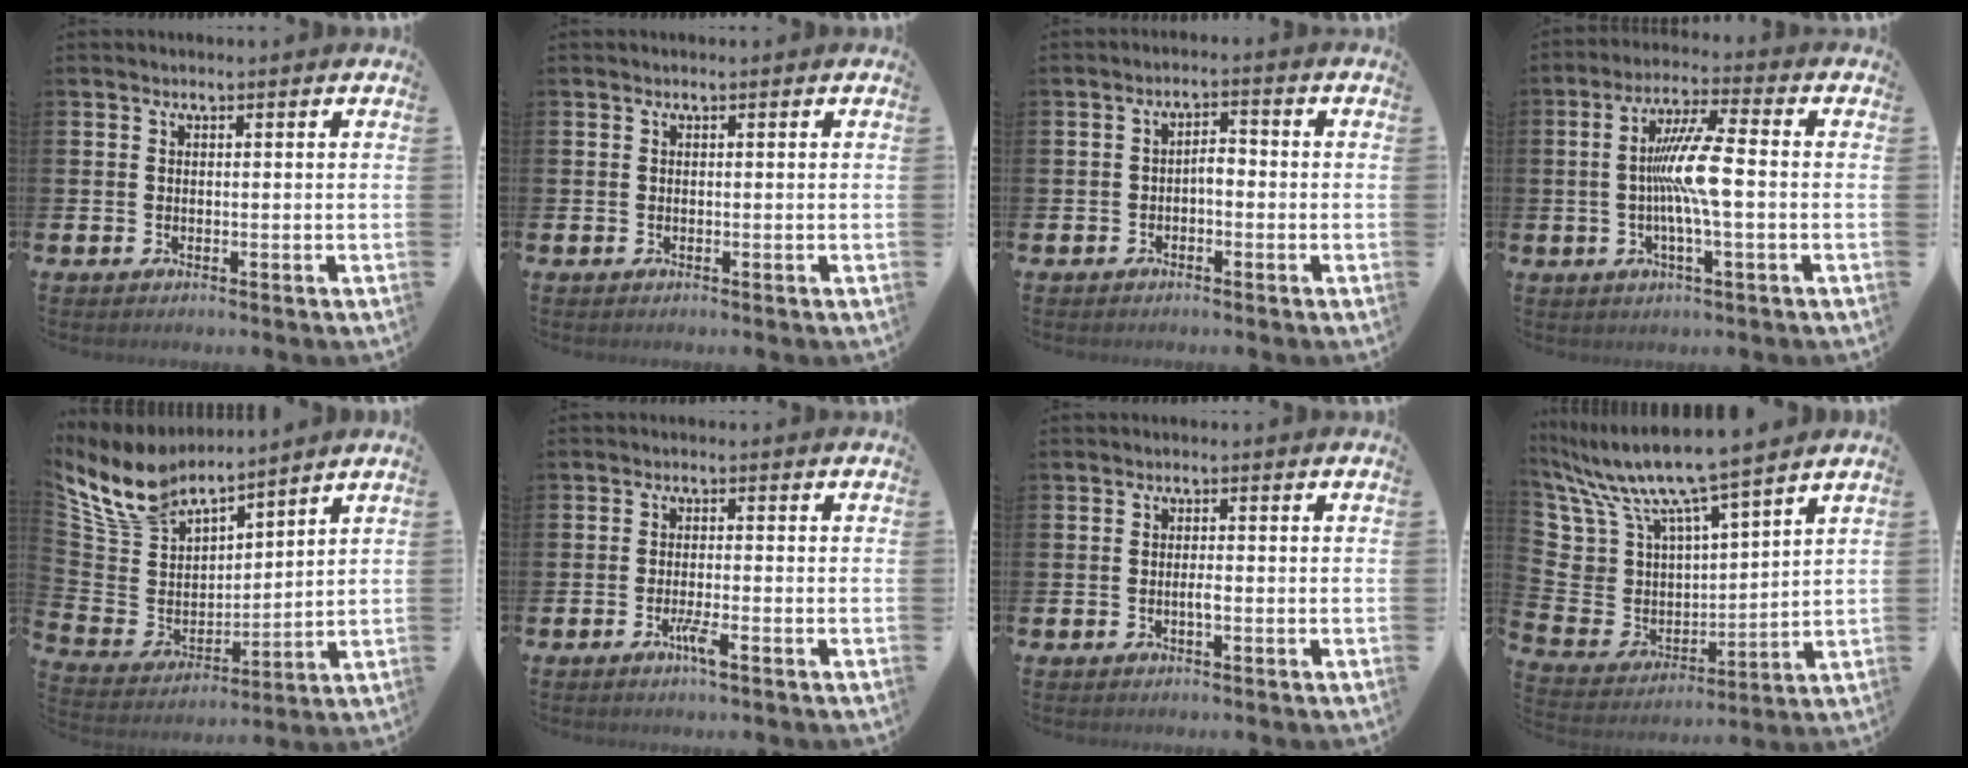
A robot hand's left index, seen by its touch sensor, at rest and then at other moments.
{"total": 0.0}
{"total": 2.1, "force": [-1.0, 1.0, 1.5], "torque": [-0.031, 0.010, -0.024]}
{"total": 8.4, "force": [-0.4, 1.0, 8.3], "torque": [-0.167, -0.001, -0.017]}
{"total": 8.6, "force": [7.7, 3.2, 1.9], "torque": [-0.083, -0.056, 0.139]}
{"total": 2.3, "force": [-1.3, 0.2, 1.8], "torque": [-0.035, 0.000, -0.022]}
{"total": 1.0, "force": [-0.4, 0.1, 0.9], "torque": [-0.017, -0.002, -0.008]}
{"total": 9.7, "force": [9.1, 2.5, 2.5], "torque": [-0.107, -0.066, 0.160]}